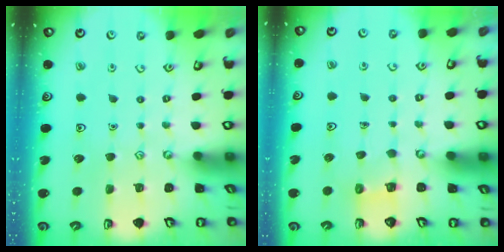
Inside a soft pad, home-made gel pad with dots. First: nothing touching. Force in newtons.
{"total": 2.5, "press": 2.5, "slide": 0.1}